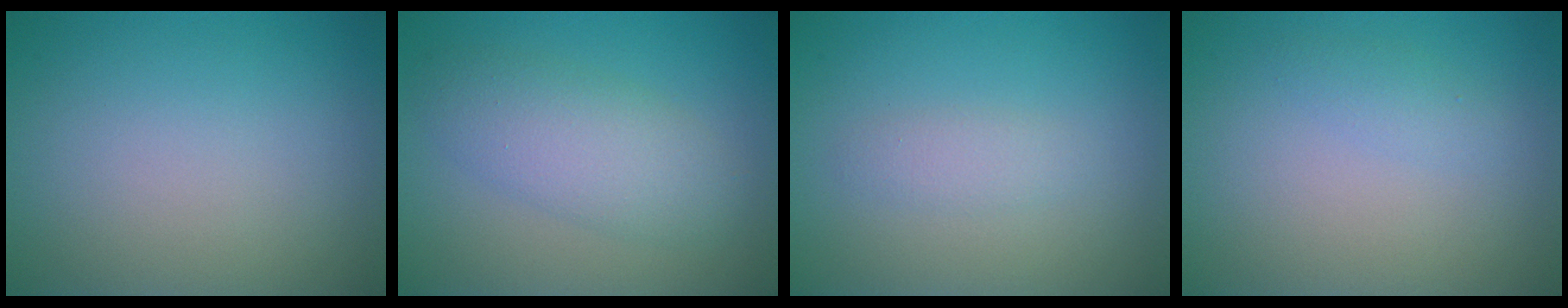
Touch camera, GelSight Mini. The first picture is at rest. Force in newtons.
{"total": 4.5, "press": 4.5, "slide": 0.2}
{"total": 1.3, "press": 1.3, "slide": 0.0}
{"total": 1.0, "press": 1.0, "slide": 0.0}